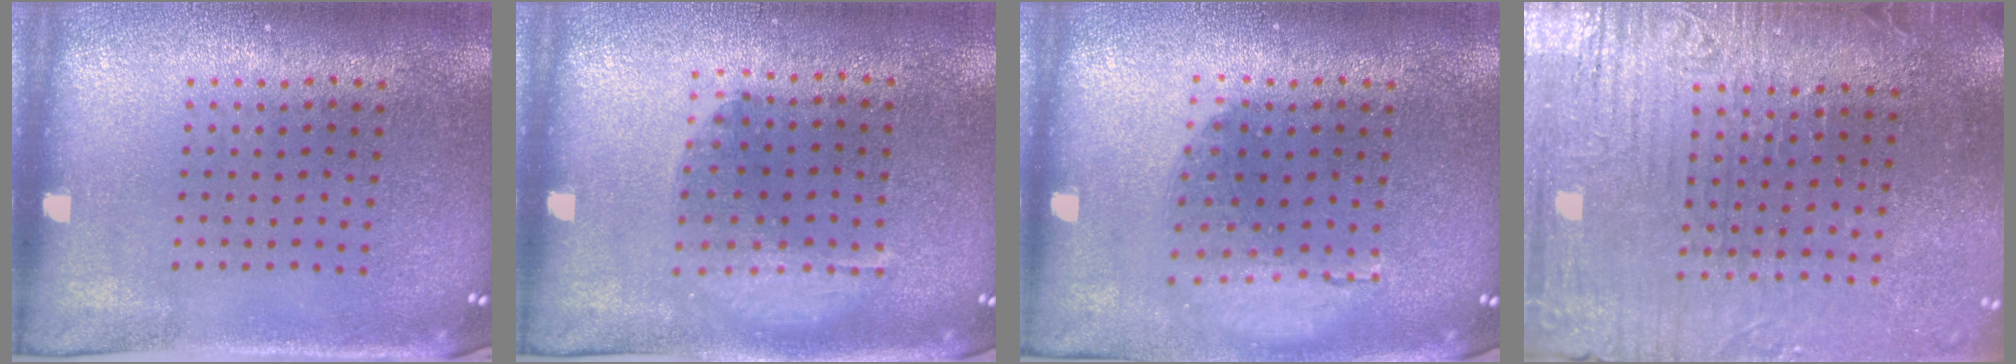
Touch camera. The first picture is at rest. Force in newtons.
{"total": 1.1, "press": 1.1, "slide": 0.2}
{"total": 1.1, "press": 1.1, "slide": 0.2}
{"total": 4.1, "press": 3.8, "slide": 1.6}